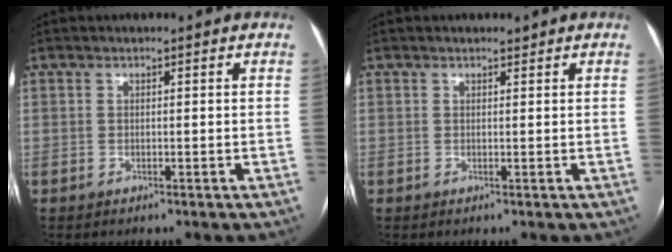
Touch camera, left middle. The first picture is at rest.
{"total": 0.5, "force": [0.5, 0.2, 0.2], "torque": [-0.009, 0.000, 0.008]}